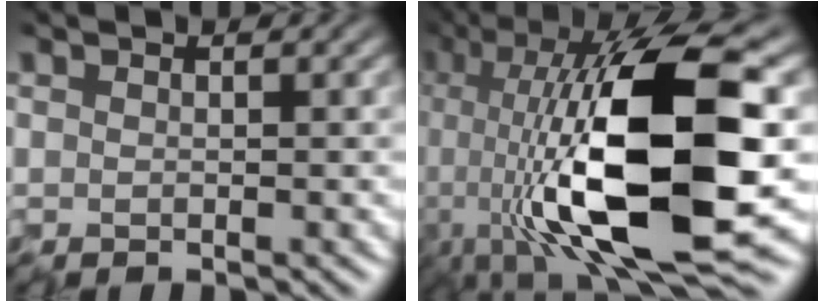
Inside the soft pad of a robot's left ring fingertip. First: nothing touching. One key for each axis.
{"total": 16.1, "fx": -2.4, "fy": 4.6, "fz": 15.2, "tx": -0.255, "ty": 0.006, "tz": -0.049}